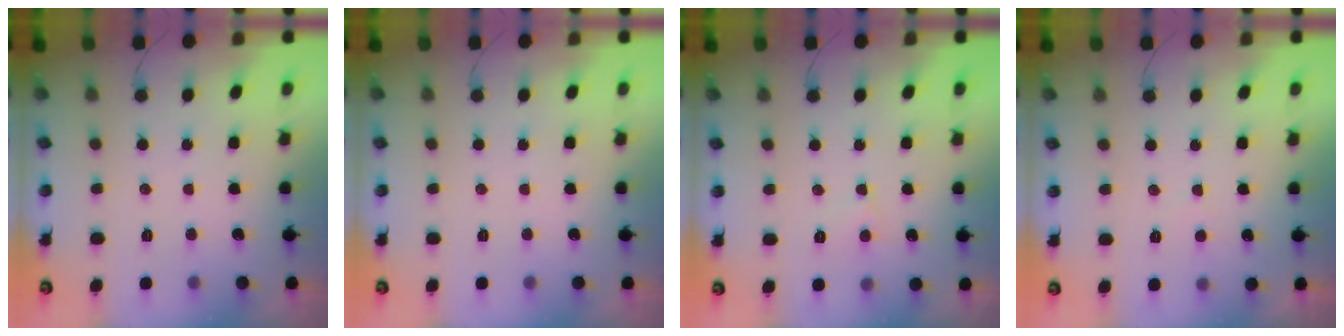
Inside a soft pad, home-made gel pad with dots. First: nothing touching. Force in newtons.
{"total": 0.0}
{"total": 4.9, "press": 4.8, "slide": 0.5}
{"total": 1.5, "press": 1.5, "slide": 0.4}